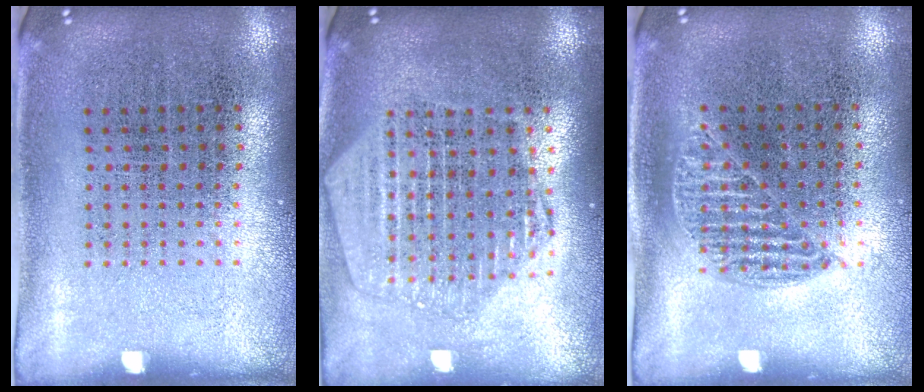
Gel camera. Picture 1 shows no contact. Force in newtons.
{"total": 2.2, "press": 2.0, "slide": 1.0}
{"total": 0.9, "press": 0.8, "slide": 0.4}